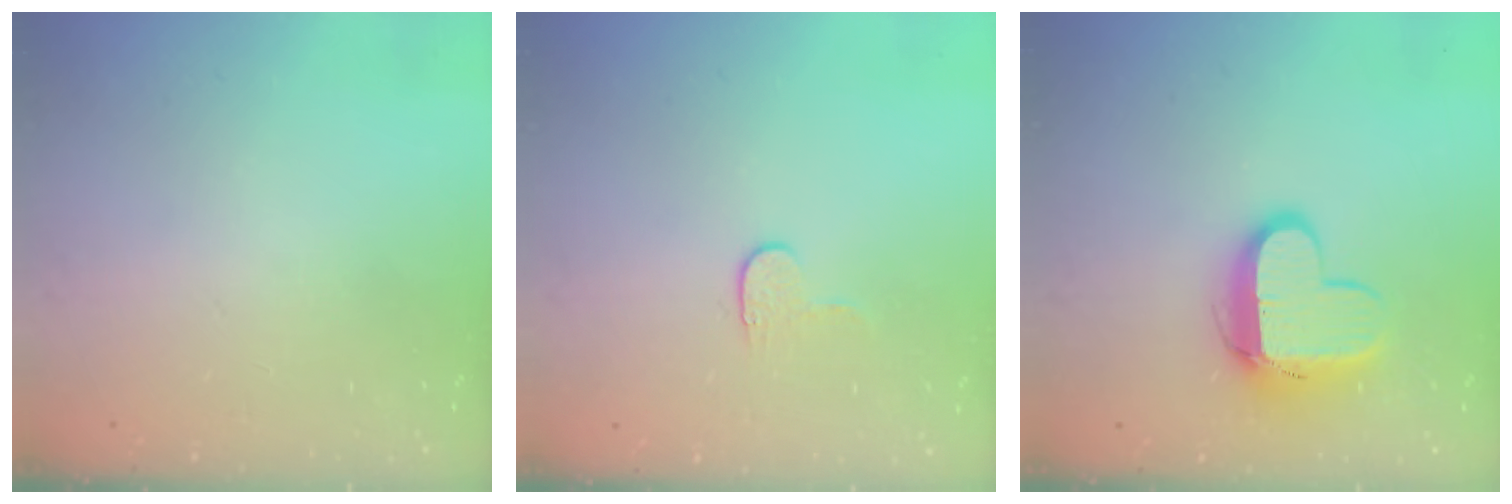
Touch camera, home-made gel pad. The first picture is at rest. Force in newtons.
{"total": 3.4, "press": 3.4, "slide": 0.4}
{"total": 11.2, "press": 11.2, "slide": 1.1}